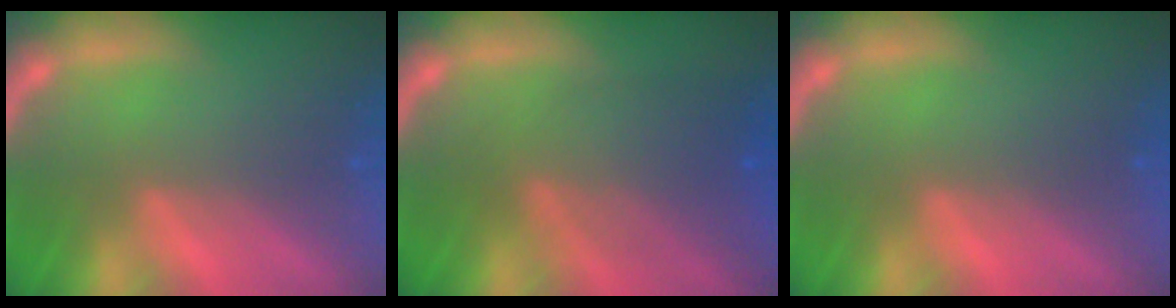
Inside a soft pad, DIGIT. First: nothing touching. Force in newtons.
{"total": 6.6}
{"total": 0.0}